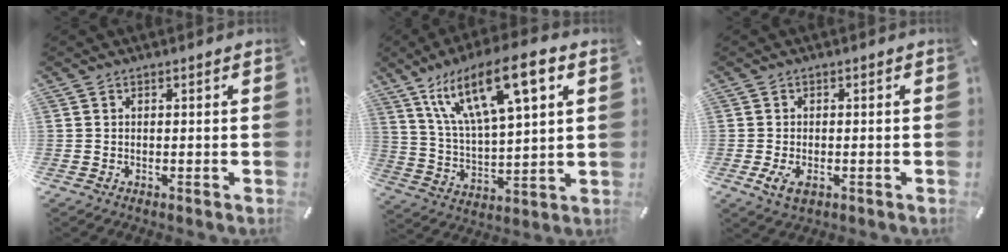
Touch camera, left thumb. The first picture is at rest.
{"total": 18.8, "force": [10.3, 6.6, 14.2], "torque": [-0.269, -0.033, 0.168]}
{"total": 3.4, "force": [-1.2, 1.9, 2.6], "torque": [-0.065, -0.003, -0.025]}